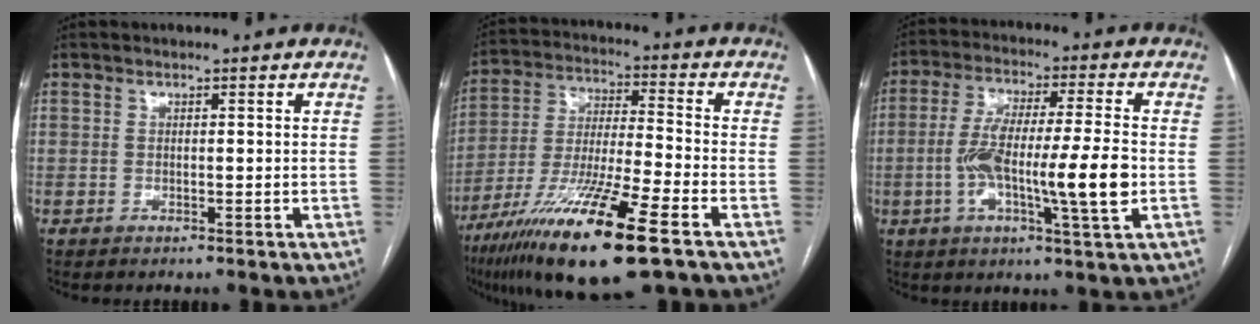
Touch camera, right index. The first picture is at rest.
{"total": 18.9, "force": [-10.9, 1.0, 15.5], "torque": [-0.298, -0.049, -0.195]}
{"total": 13.9, "force": [-2.4, 0.9, 13.6], "torque": [-0.250, 0.002, -0.045]}